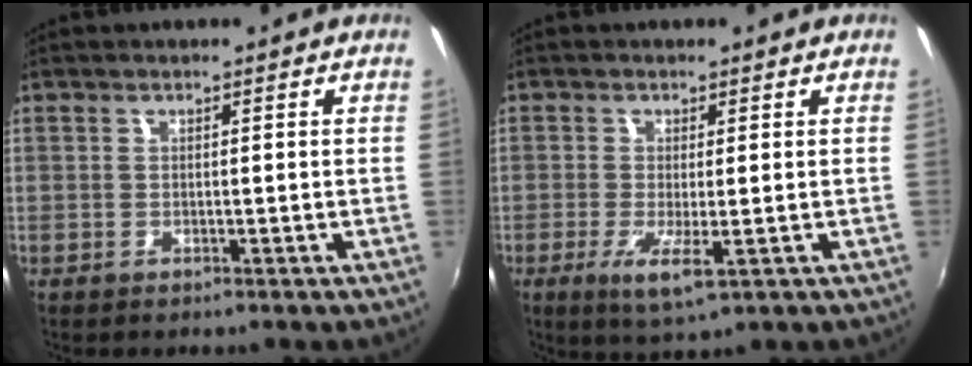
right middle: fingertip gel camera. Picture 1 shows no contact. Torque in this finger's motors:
{"motor_torque": [-0.01, -0.44, 0.06, 0.05]}